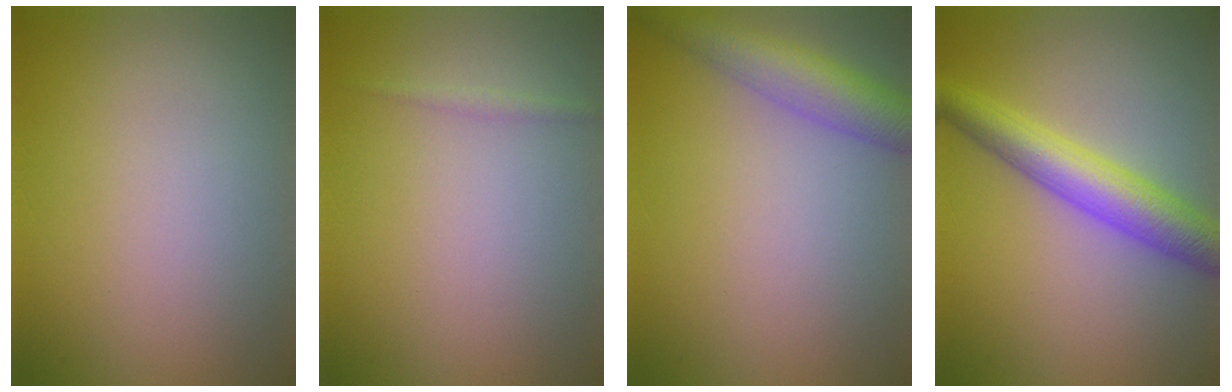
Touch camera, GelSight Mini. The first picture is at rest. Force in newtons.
{"total": 0.8, "press": 0.8, "slide": 0.0}
{"total": 5.0, "press": 5.0, "slide": 0.2}
{"total": 5.7, "press": 5.7, "slide": 0.2}